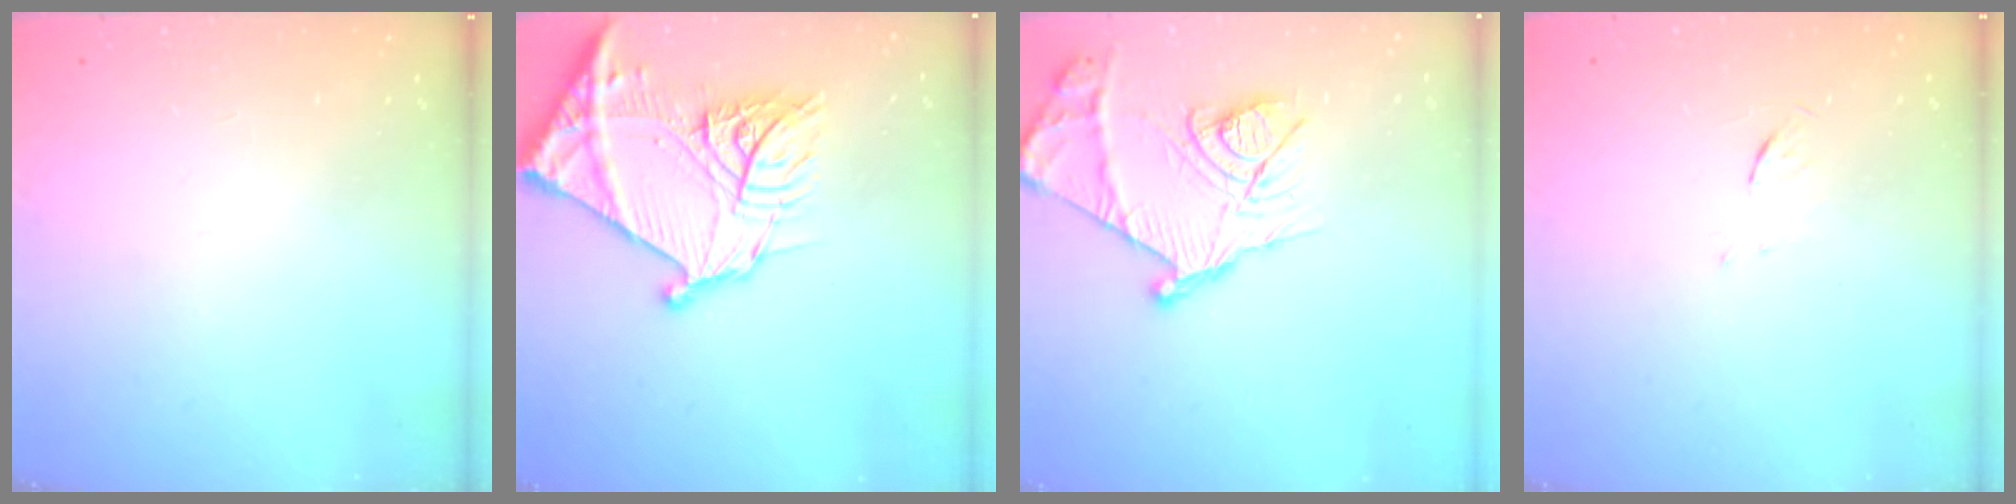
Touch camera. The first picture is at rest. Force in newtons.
{"total": 25.3, "press": 25.1, "slide": 2.8}
{"total": 18.9, "press": 18.8, "slide": 1.6}
{"total": 3.1, "press": 2.8, "slide": 1.2}